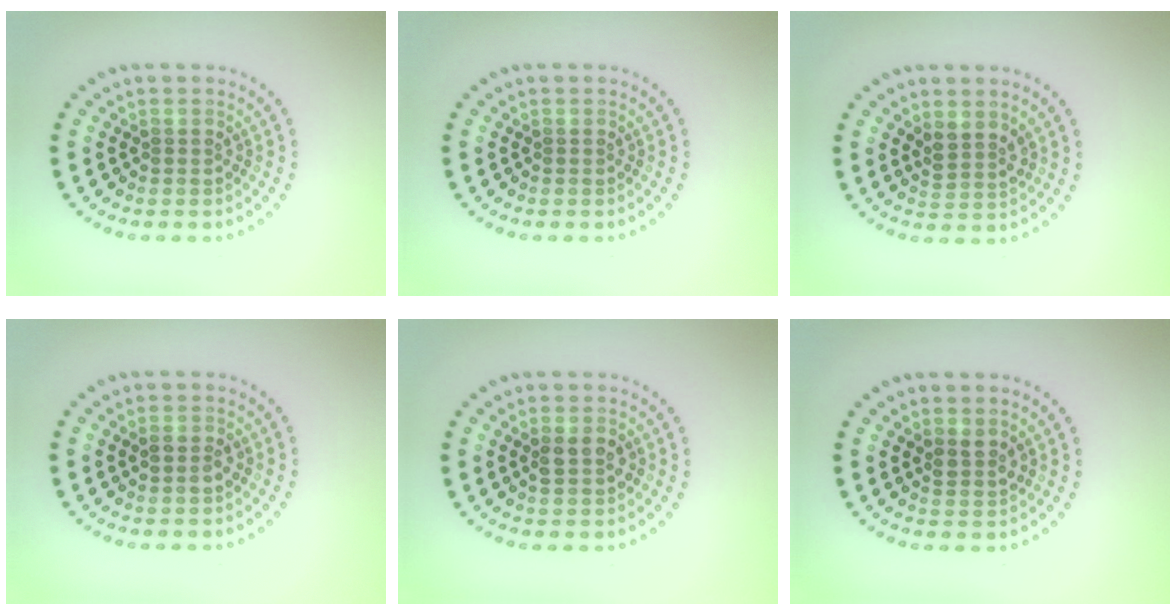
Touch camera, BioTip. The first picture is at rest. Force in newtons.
{"total": 0.0}
{"total": 2.0, "press": 1.7, "slide": 1.2}
{"total": 1.4, "press": 1.4, "slide": 0.2}
{"total": 1.9, "press": 1.9, "slide": 0.1}
{"total": 1.5, "press": 1.2, "slide": 0.8}